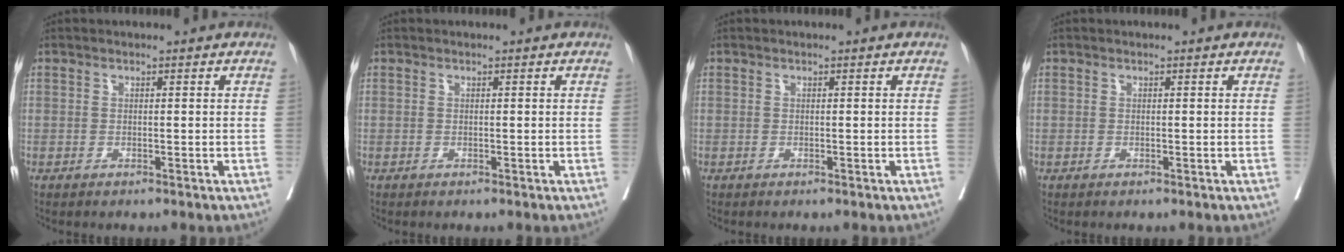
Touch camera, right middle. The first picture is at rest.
{"total": 0.0}
{"total": 0.0}
{"total": 0.0}